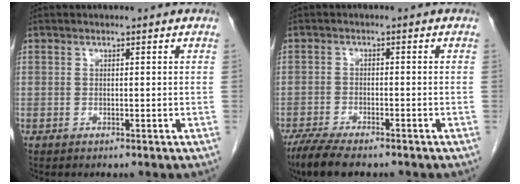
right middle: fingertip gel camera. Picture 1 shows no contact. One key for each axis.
{"total": 7.7, "fx": -6.1, "fy": 1.8, "fz": 4.3, "tx": -0.074, "ty": -0.016, "tz": -0.103}